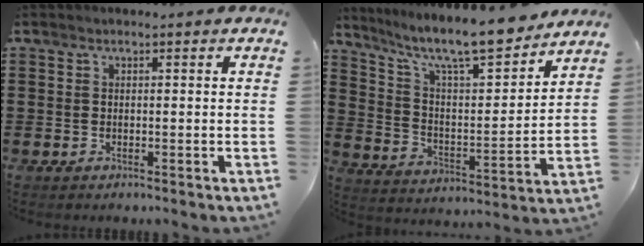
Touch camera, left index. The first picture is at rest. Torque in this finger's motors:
{"motor_torque": [2.14, 0.00, 0.37, 0.21]}